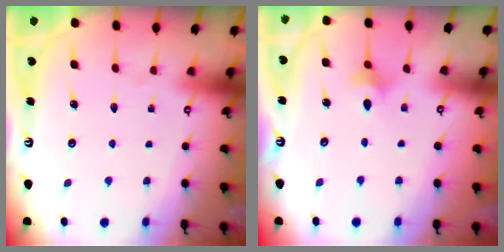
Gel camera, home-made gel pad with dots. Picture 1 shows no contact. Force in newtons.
{"total": 3.9, "press": 3.8, "slide": 0.8}